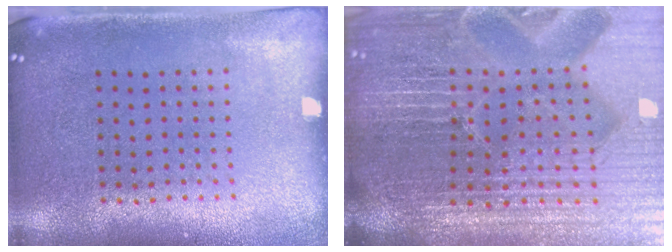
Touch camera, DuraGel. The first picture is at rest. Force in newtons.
{"total": 7.2, "press": 6.3, "slide": 3.5}